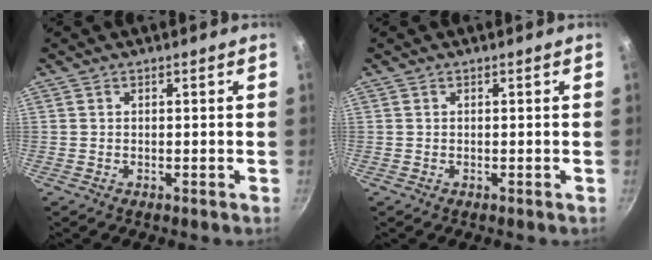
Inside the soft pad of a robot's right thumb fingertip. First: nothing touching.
{"total": 0.0}